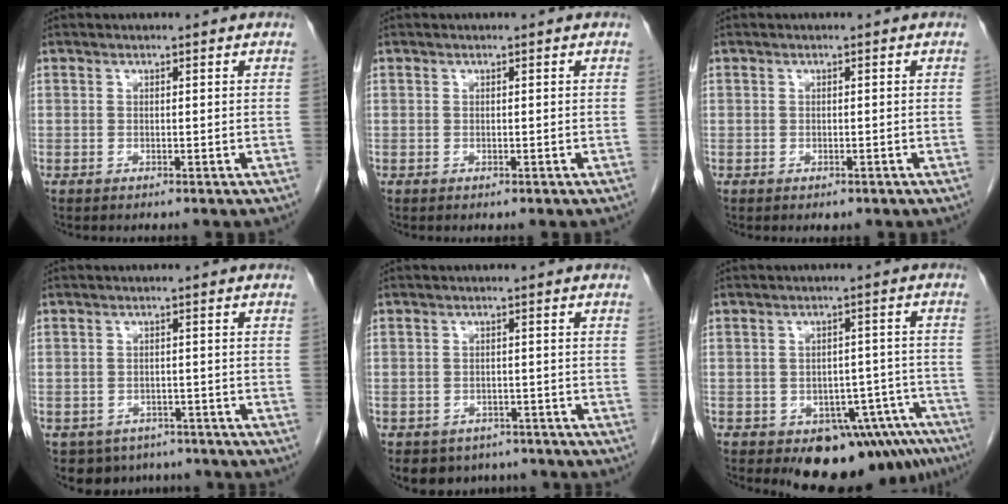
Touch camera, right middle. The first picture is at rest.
{"total": 0.0}
{"total": 1.1, "force": [-0.6, 0.8, 0.5], "torque": [-0.006, 0.001, -0.003]}
{"total": 6.6, "force": [-4.9, 4.3, 0.6], "torque": [-0.006, 0.007, -0.060]}
{"total": 6.6, "force": [-5.0, 4.1, 0.8], "torque": [-0.007, 0.008, -0.062]}
{"total": 12.4, "force": [-9.6, 5.7, 5.4], "torque": [-0.022, 0.029, -0.116]}